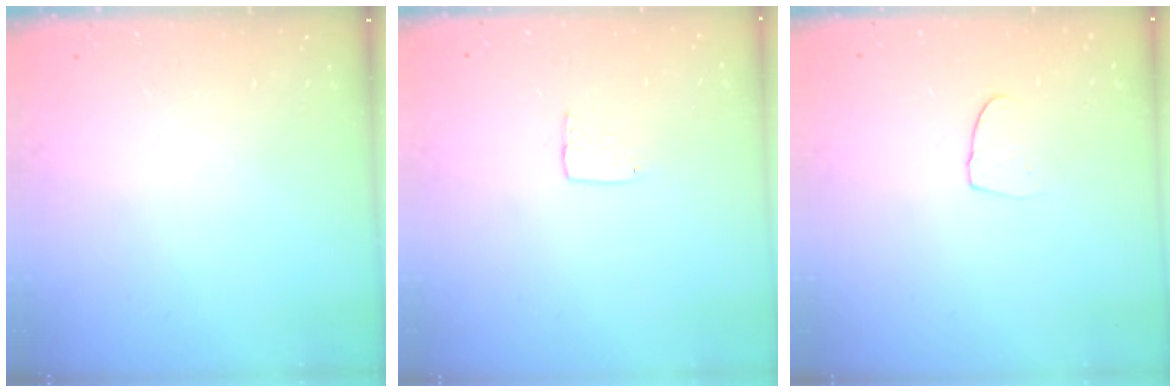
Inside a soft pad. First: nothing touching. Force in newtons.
{"total": 3.6, "press": 3.6, "slide": 0.2}
{"total": 5.0, "press": 4.9, "slide": 0.5}